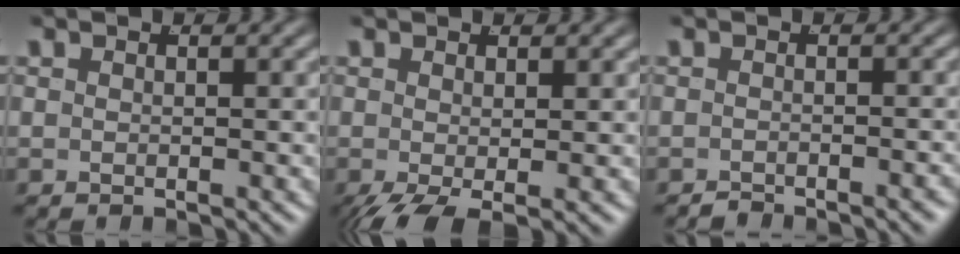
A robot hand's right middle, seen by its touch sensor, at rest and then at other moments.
{"total": 2.9, "force": [-1.8, 0.7, 2.2], "torque": [-0.036, -0.023, -0.014]}
{"total": 1.5, "force": [-1.4, -0.4, 0.1], "torque": [0.002, -0.004, -0.024]}